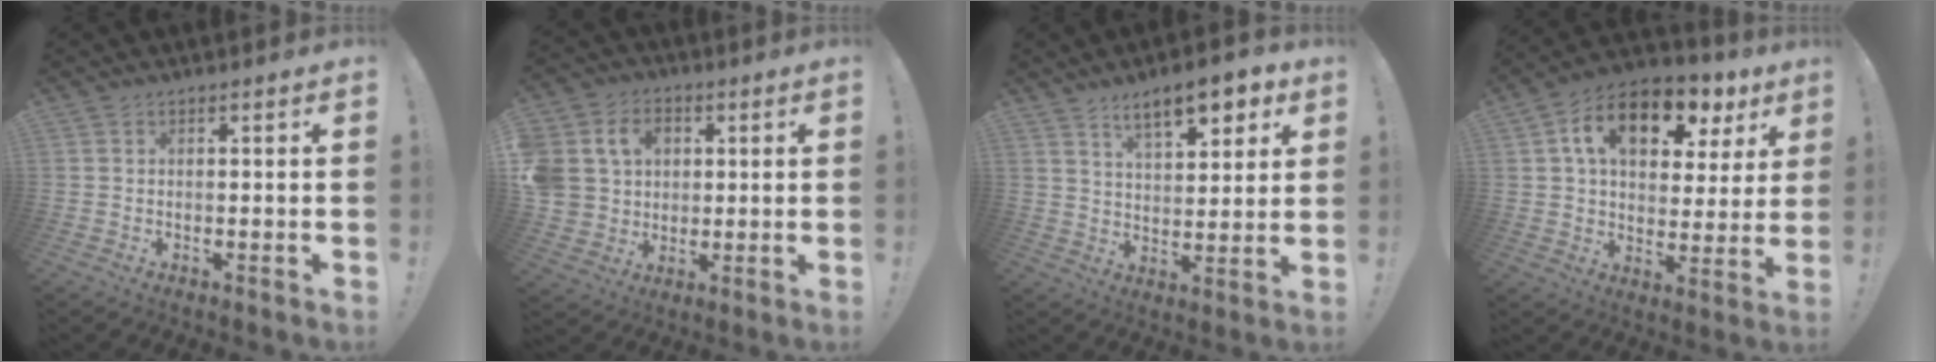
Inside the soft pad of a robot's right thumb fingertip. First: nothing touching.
{"total": 12.7, "force": [3.4, 10.9, 5.5], "torque": [-0.113, -0.001, 0.071]}
{"total": 11.4, "force": [7.1, 4.4, 7.8], "torque": [-0.111, -0.034, 0.119]}
{"total": 15.8, "force": [7.7, 9.3, 10.1], "torque": [-0.164, -0.028, 0.134]}